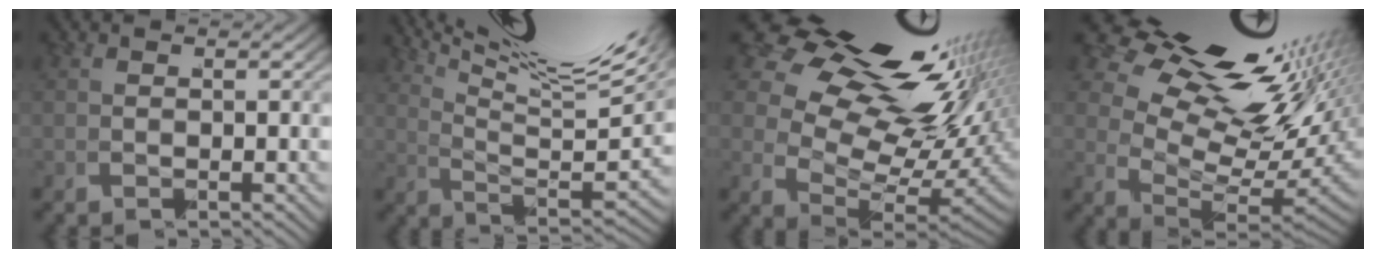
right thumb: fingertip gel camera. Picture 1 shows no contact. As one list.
[{"total": 11.3, "force": [6.5, 4.1, 8.3], "torque": [-0.125, 0.015, 0.093]}, {"total": 15.7, "force": [4.4, 9.0, 12.1], "torque": [-0.190, -0.010, 0.074]}, {"total": 14.1, "force": [3.8, 8.4, 10.7], "torque": [-0.167, -0.015, 0.067]}]